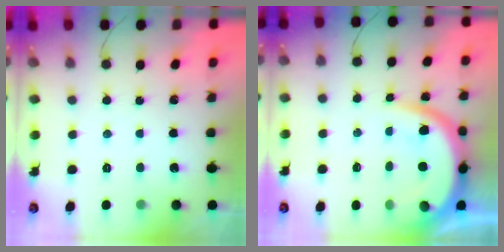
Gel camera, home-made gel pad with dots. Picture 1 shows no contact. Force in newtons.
{"total": 11.6, "press": 11.6, "slide": 1.2}